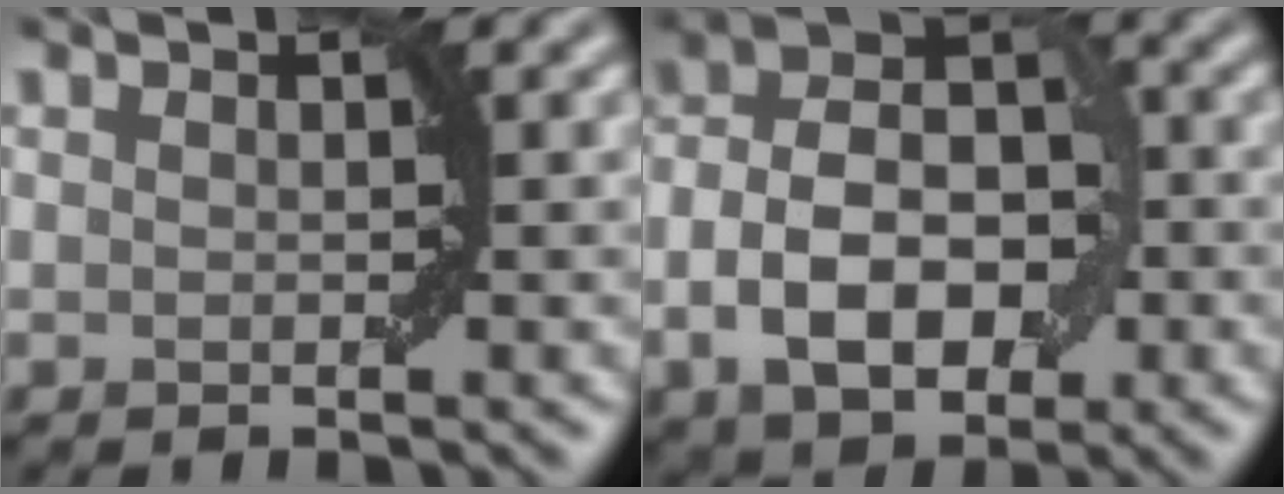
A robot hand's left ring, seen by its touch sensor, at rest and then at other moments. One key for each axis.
{"total": 8.2, "fx": -2.3, "fy": 4.9, "fz": 6.1, "tx": -0.107, "ty": 0.011, "tz": -0.045}